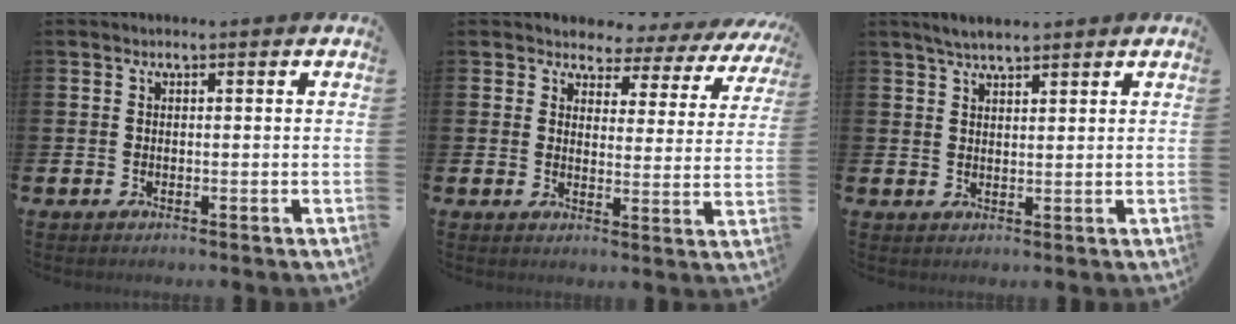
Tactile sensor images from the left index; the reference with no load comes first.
{"total": 2.8, "force": [2.4, 1.5, 0.0], "torque": [-0.017, -0.031, 0.032]}
{"total": 3.4, "force": [3.1, 0.6, 1.3], "torque": [-0.022, -0.007, 0.054]}